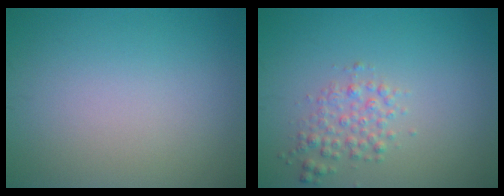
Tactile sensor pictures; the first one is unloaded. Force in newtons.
{"total": 2.2, "press": 2.2, "slide": 0.0}